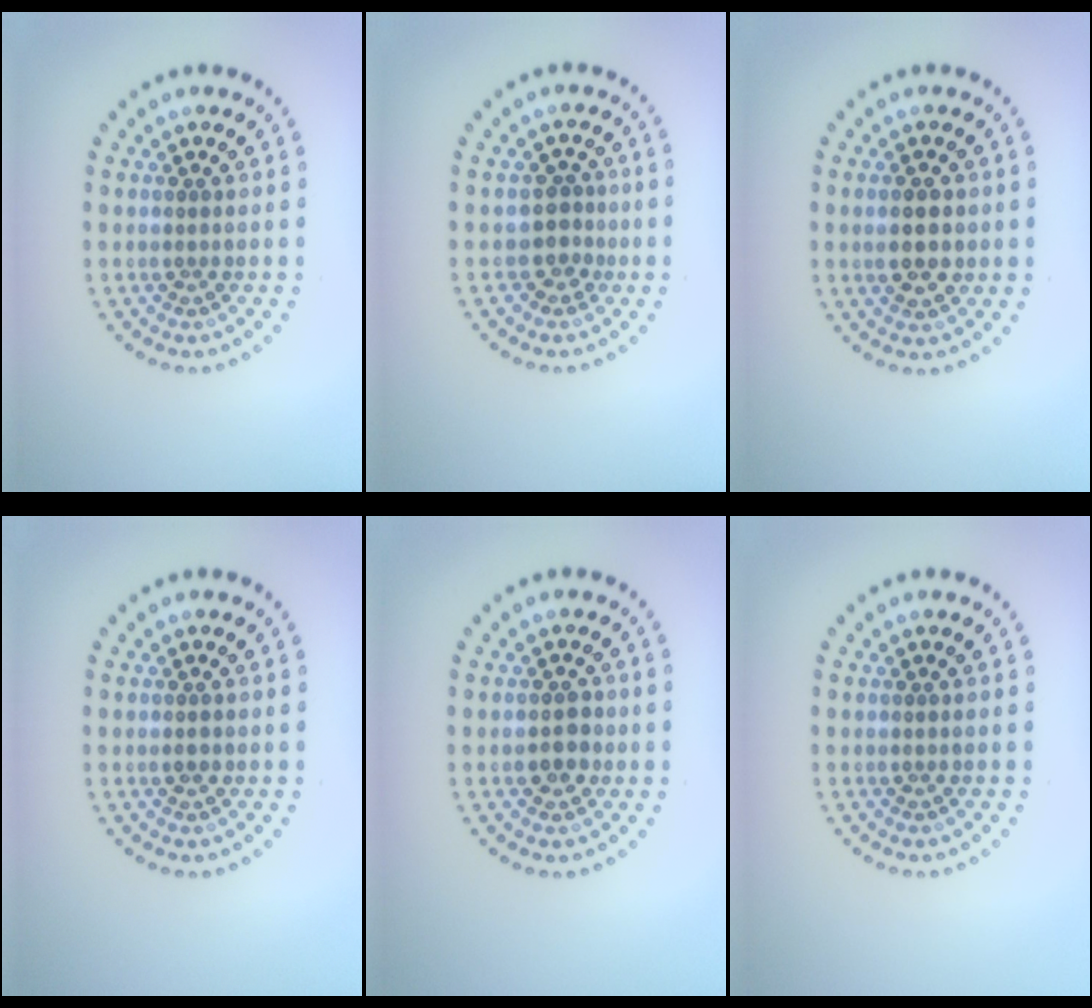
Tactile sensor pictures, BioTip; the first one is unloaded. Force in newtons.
{"total": 2.0, "press": 1.3, "slide": 1.6}
{"total": 2.8, "press": 2.8, "slide": 0.1}
{"total": 1.0, "press": 1.0, "slide": 0.2}
{"total": 1.8, "press": 1.7, "slide": 0.4}
{"total": 0.0}